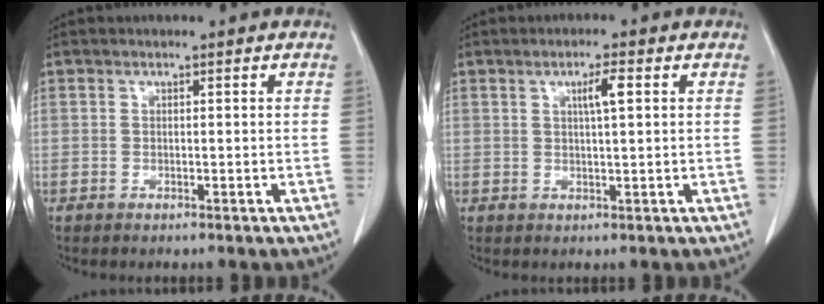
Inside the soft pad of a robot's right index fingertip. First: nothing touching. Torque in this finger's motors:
{"motor_torque": [0.09, 0.06, 0.01, 0.03]}